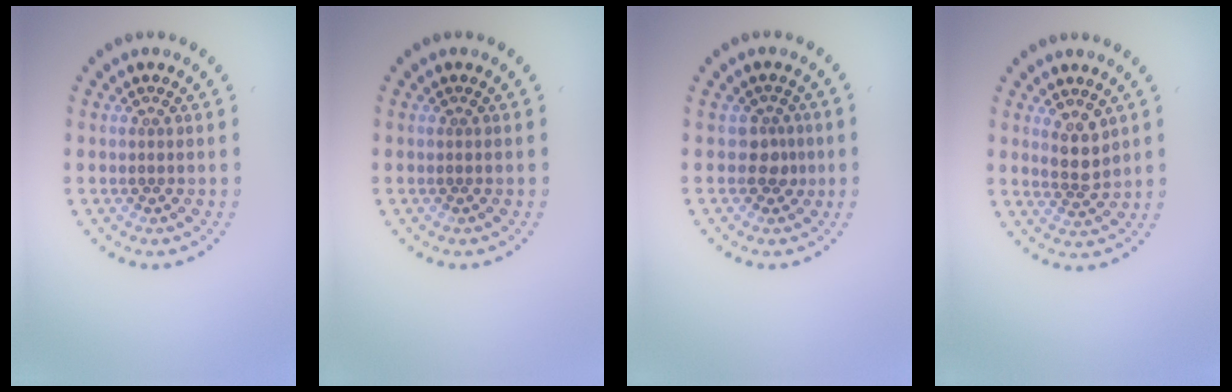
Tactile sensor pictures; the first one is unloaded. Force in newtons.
{"total": 0.0}
{"total": 1.7, "press": 1.4, "slide": 1.1}
{"total": 2.4, "press": 2.2, "slide": 1.0}